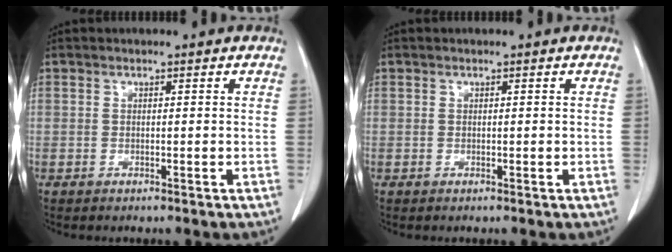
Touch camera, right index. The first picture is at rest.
{"total": 0.0}